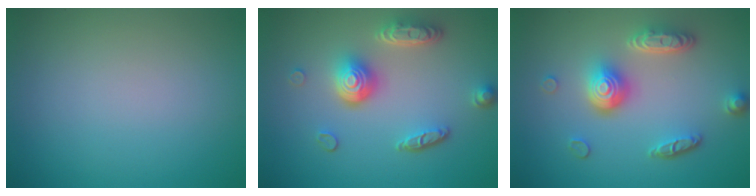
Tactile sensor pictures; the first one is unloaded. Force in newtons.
{"total": 5.2, "press": 3.8, "slide": 3.5}
{"total": 4.9, "press": 3.7, "slide": 3.3}